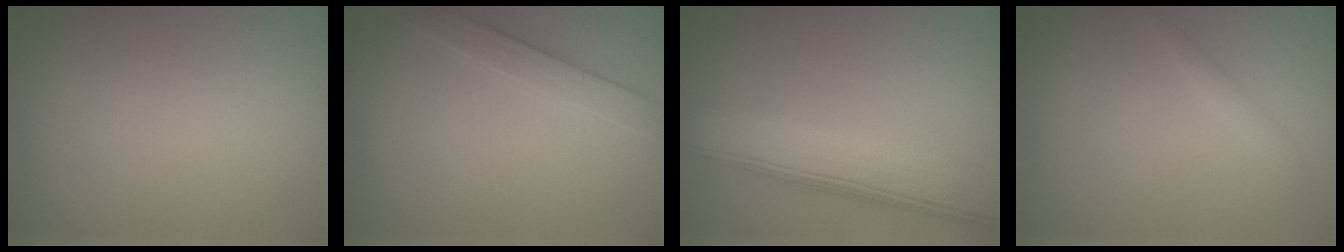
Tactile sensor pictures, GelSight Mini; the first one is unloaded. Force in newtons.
{"total": 2.1, "press": 2.1, "slide": 0.1}
{"total": 8.4, "press": 8.4, "slide": 0.6}
{"total": 0.8, "press": 0.8, "slide": 0.0}